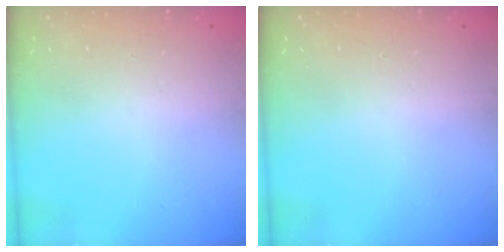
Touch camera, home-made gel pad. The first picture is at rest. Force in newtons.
{"total": 0.0}